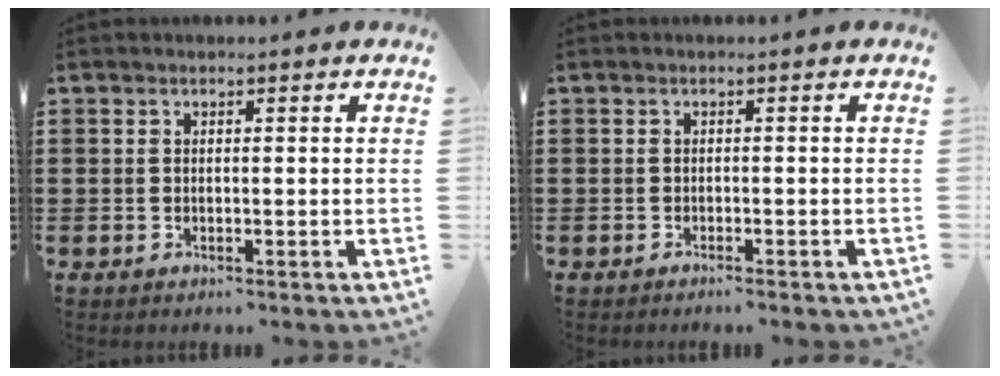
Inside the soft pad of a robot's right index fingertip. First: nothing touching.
{"total": 0.7, "force": [-0.7, 0.0, 0.2], "torque": [-0.006, -0.001, -0.014]}